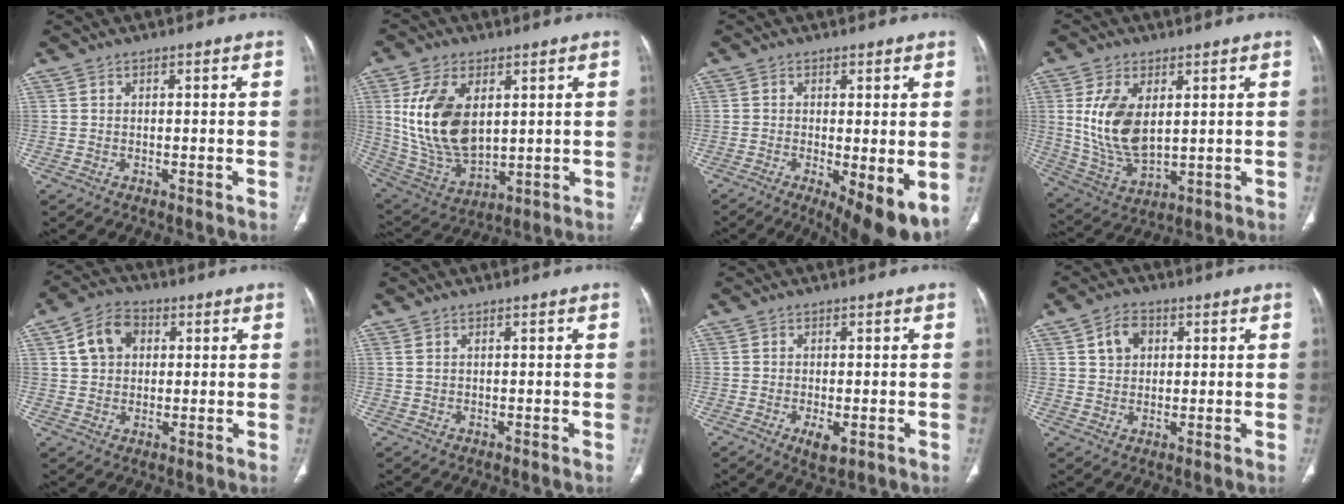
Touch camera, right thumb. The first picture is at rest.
{"total": 17.1, "force": [3.7, 10.0, 13.4], "torque": [-0.250, -0.020, 0.089]}
{"total": 10.0, "force": [-3.0, 3.0, 9.1], "torque": [-0.131, -0.025, -0.040]}
{"total": 12.9, "force": [2.7, 7.1, 10.4], "torque": [-0.200, -0.019, 0.067]}
{"total": 8.0, "force": [2.3, 6.0, 4.7], "torque": [-0.070, 0.009, 0.036]}
{"total": 0.9, "force": [0.5, 0.3, 0.6], "torque": [-0.017, 0.009, 0.015]}
{"total": 3.5, "force": [-1.2, 1.5, 2.9], "torque": [-0.047, -0.008, -0.015]}
{"total": 5.1, "force": [1.9, 3.9, 2.8], "torque": [-0.032, 0.000, 0.033]}